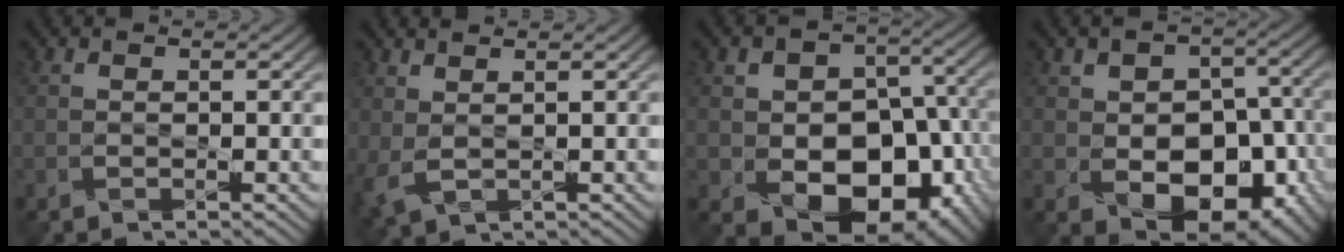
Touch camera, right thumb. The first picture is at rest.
{"total": 2.9, "force": [1.2, 1.2, 2.3], "torque": [-0.070, 0.001, 0.029]}
{"total": 15.5, "force": [-3.7, 11.2, 10.0], "torque": [-0.132, -0.025, -0.050]}
{"total": 12.3, "force": [-2.9, 8.2, 8.7], "torque": [-0.119, -0.018, -0.033]}